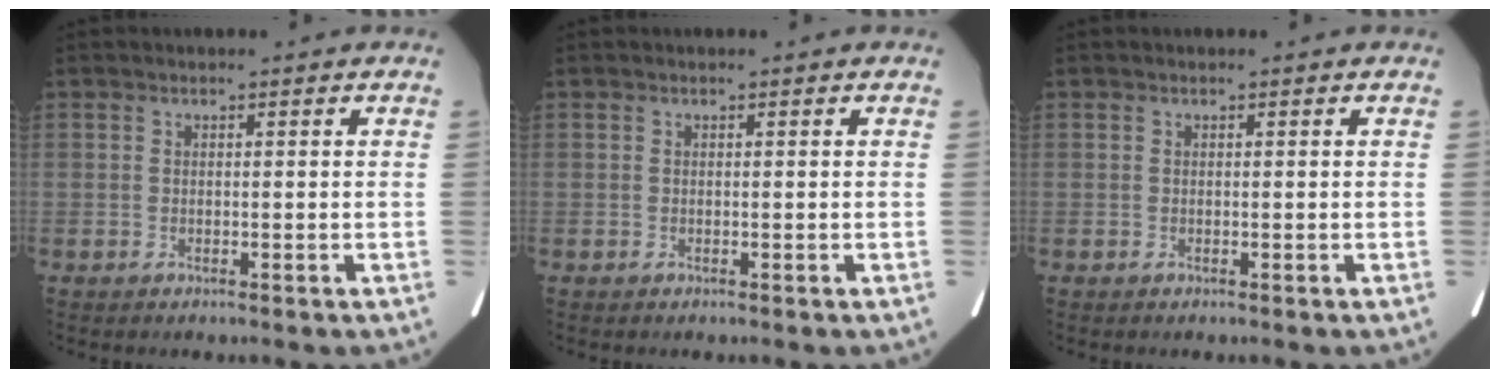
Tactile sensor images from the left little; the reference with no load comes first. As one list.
[{"total": 0.0}, {"total": 0.0}]